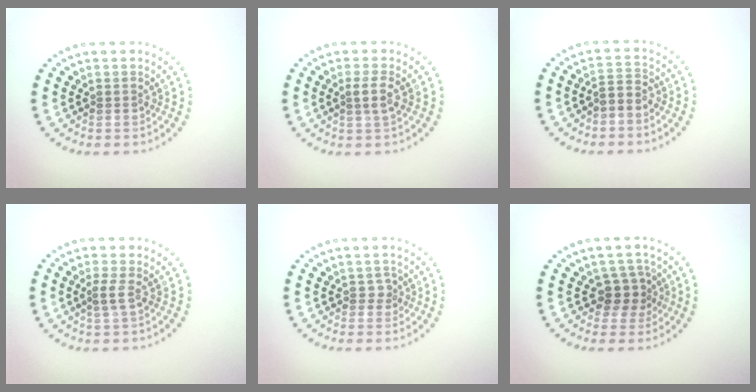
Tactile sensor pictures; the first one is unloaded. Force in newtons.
{"total": 1.6, "press": 1.3, "slide": 1.0}
{"total": 1.8, "press": 1.3, "slide": 1.3}
{"total": 1.1, "press": 0.8, "slide": 0.7}
{"total": 0.9, "press": 0.7, "slide": 0.6}
{"total": 2.2, "press": 1.8, "slide": 1.4}